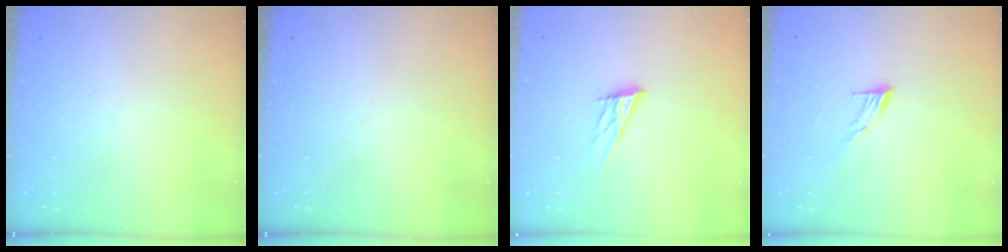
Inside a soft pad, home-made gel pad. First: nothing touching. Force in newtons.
{"total": 0.0}
{"total": 11.0, "press": 10.7, "slide": 2.6}
{"total": 7.2, "press": 7.2, "slide": 0.6}